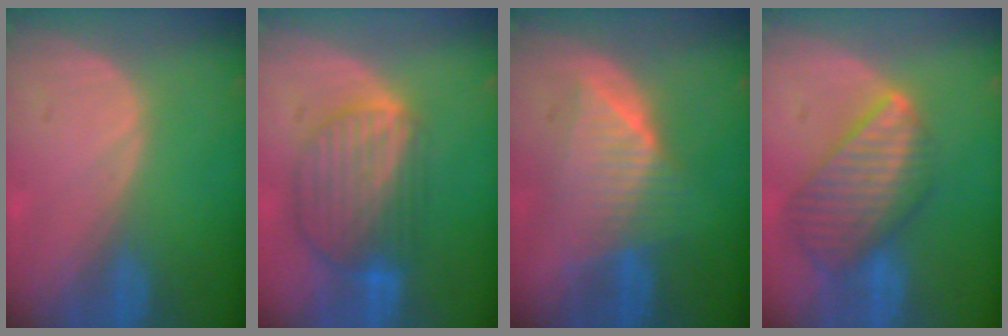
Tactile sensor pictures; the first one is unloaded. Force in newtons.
{"total": 8.9, "press": 7.7, "slide": 4.4}
{"total": 6.9, "press": 6.9, "slide": 0.2}
{"total": 9.5, "press": 8.3, "slide": 4.6}